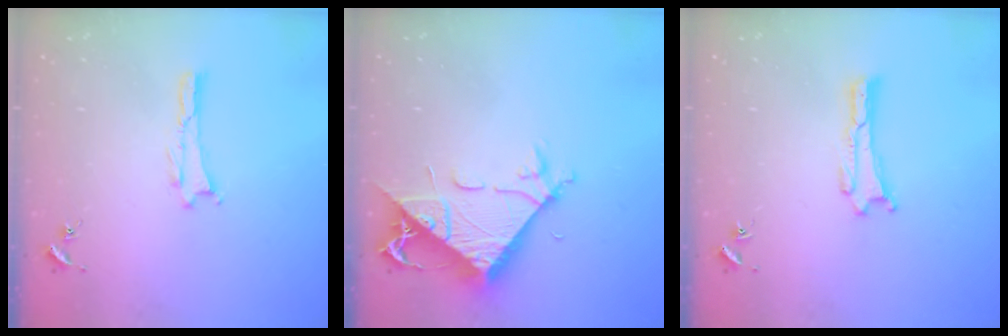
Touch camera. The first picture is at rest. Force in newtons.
{"total": 8.2, "press": 8.2, "slide": 0.7}
{"total": 0.0}